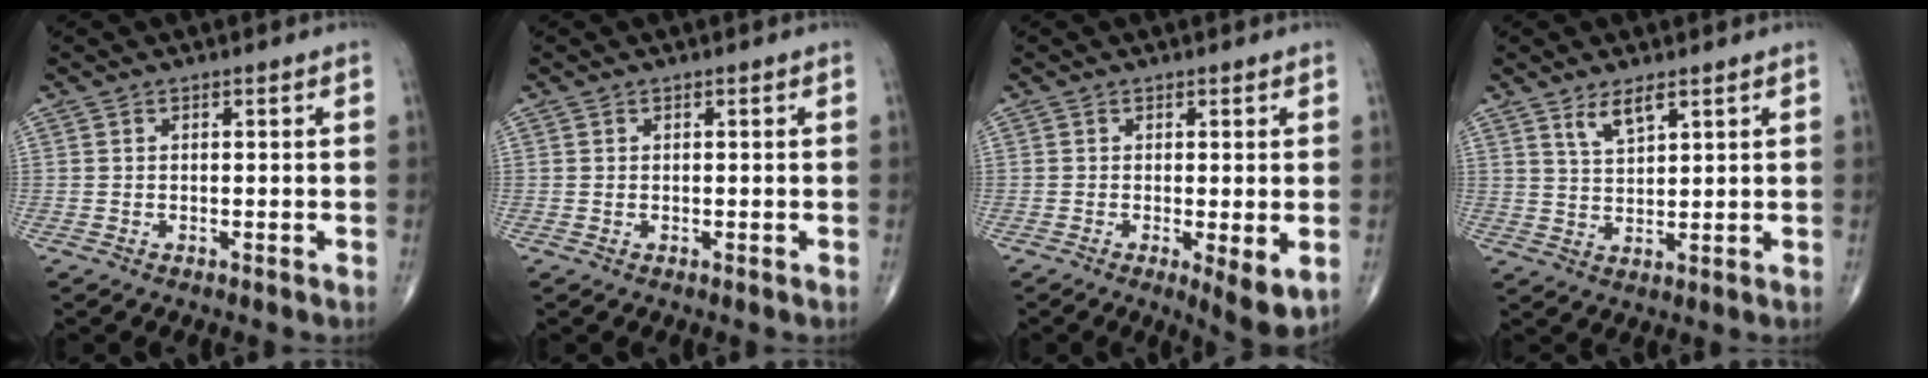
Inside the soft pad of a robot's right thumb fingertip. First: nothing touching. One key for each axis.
{"total": 0.0}
{"total": 5.6, "fx": -1.1, "fy": 1.4, "fz": 5.3, "tx": -0.083, "ty": -0.019, "tz": -0.018}
{"total": 4.5, "fx": 2.9, "fy": 1.4, "fz": 3.1, "tx": -0.054, "ty": -0.019, "tz": 0.060}